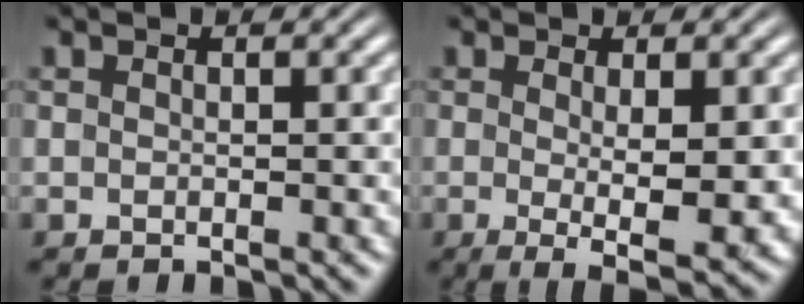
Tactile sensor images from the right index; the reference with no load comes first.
{"total": 5.2, "force": [-1.8, 1.3, 4.7], "torque": [-0.079, -0.036, -0.014]}